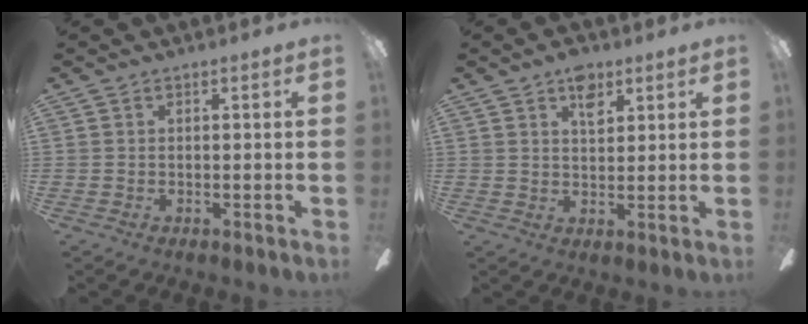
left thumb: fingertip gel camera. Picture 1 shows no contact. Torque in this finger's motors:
{"motor_torque": [0.20, -0.01, 0.54, -0.37, 0.00]}